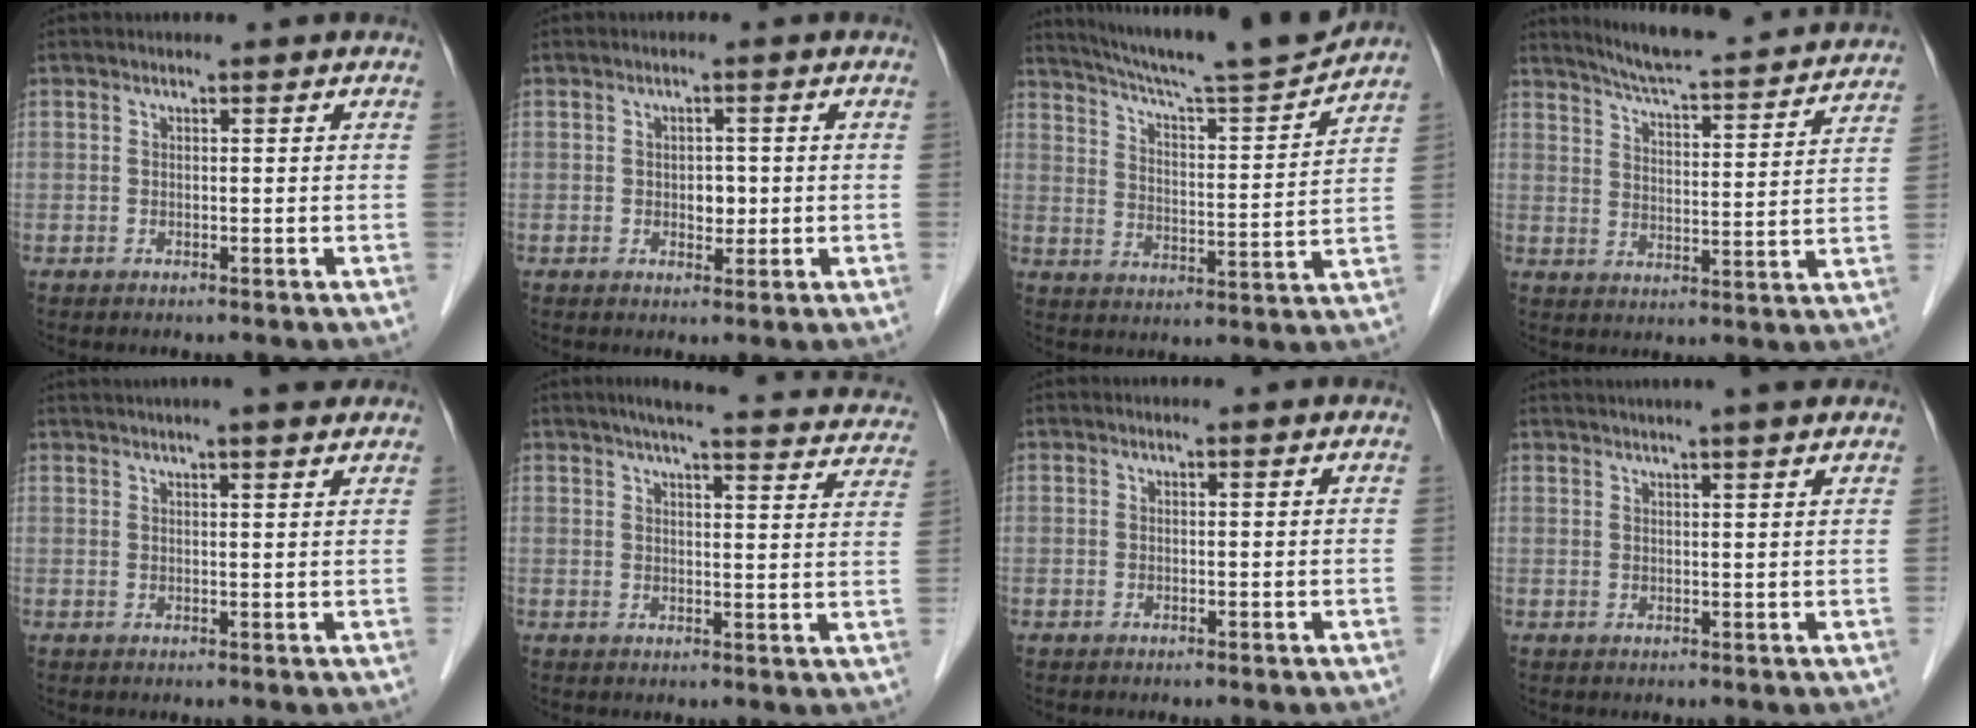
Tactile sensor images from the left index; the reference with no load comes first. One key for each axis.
{"total": 2.2, "fx": -0.1, "fy": 1.5, "fz": 1.6, "tx": -0.022, "ty": 0.001, "tz": 0.002}
{"total": 15.8, "fx": 14.7, "fy": -1.0, "fz": 5.6, "tx": -0.100, "ty": -0.021, "tz": 0.219}
{"total": 19.9, "fx": 18.5, "fy": 1.3, "fz": 7.2, "tx": -0.111, "ty": -0.019, "tz": 0.242}
{"total": 9.9, "fx": 8.4, "fy": 0.5, "fz": 5.2, "tx": -0.076, "ty": 0.025, "tz": 0.103}
{"total": 22.6, "fx": 20.0, "fy": 2.9, "fz": 9.9, "tx": -0.124, "ty": -0.004, "tz": 0.227}
{"total": 0.9, "fx": 0.9, "fy": 0.0, "fz": 0.3, "tx": -0.009, "ty": 0.008, "tz": 0.012}
{"total": 9.9, "fx": 8.5, "fy": -0.1, "fz": 5.1, "tx": -0.080, "ty": 0.029, "tz": 0.103}